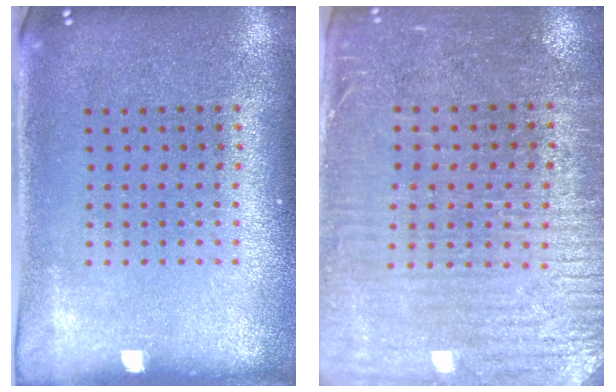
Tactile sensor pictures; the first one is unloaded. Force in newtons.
{"total": 3.2, "press": 2.9, "slide": 1.3}